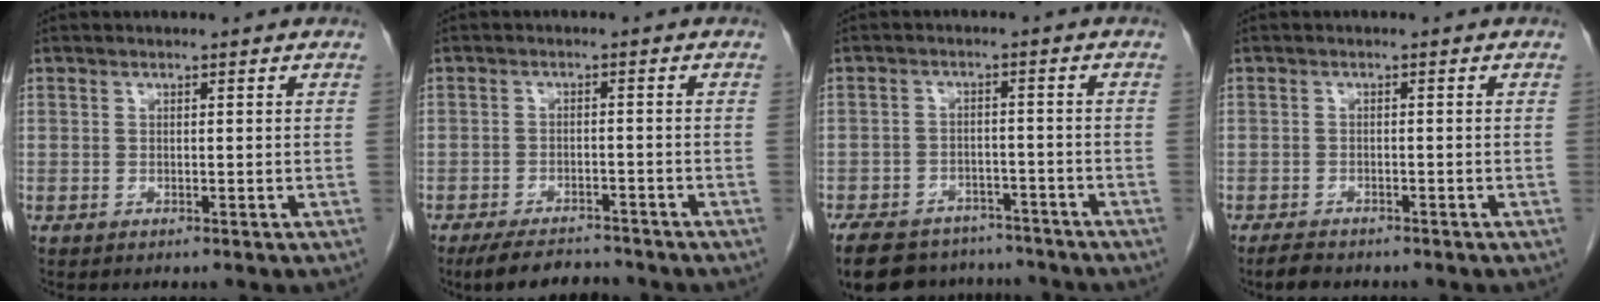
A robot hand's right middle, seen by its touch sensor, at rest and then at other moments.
{"total": 6.3, "force": [-5.7, 1.7, 2.1], "torque": [-0.034, -0.012, -0.092]}
{"total": 15.1, "force": [-12.3, 7.0, 5.2], "torque": [-0.111, 0.001, -0.165]}
{"total": 2.7, "force": [-2.3, 0.9, 1.1], "torque": [-0.022, -0.005, -0.035]}